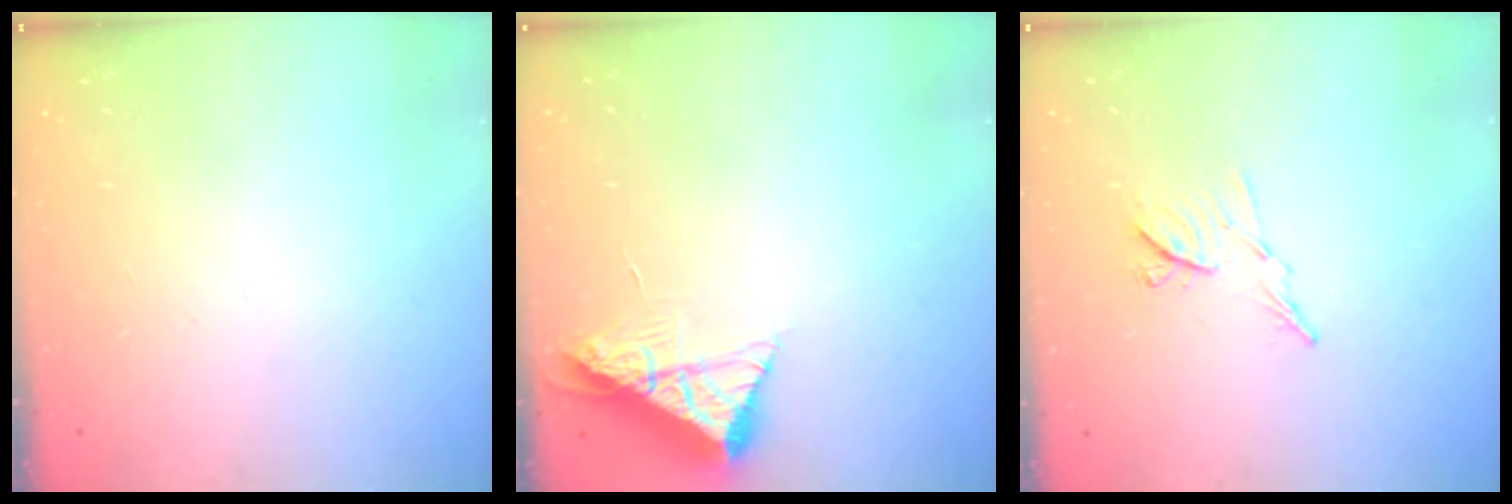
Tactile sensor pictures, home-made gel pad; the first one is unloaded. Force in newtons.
{"total": 8.2, "press": 8.2, "slide": 0.3}
{"total": 7.6, "press": 7.5, "slide": 1.1}